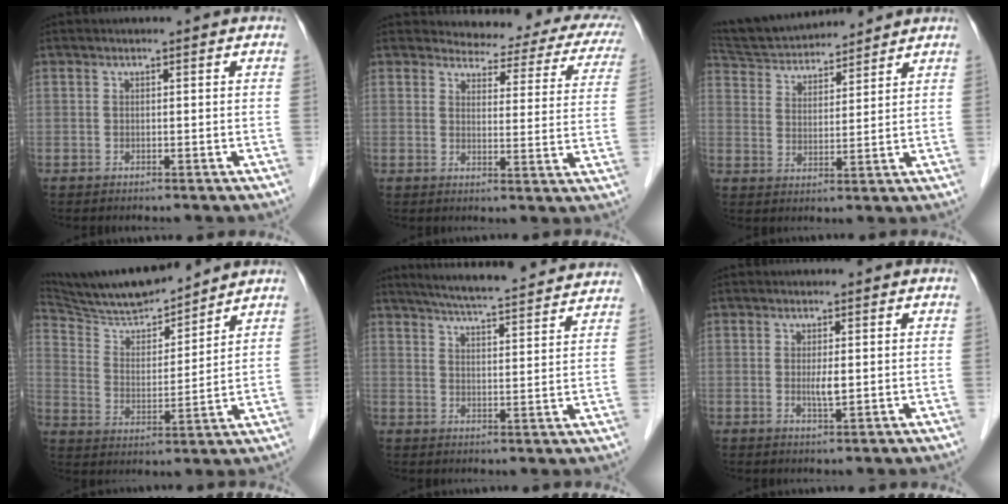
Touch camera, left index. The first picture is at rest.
{"total": 13.3, "force": [11.7, 4.4, 4.6], "torque": [-0.028, -0.021, 0.105]}
{"total": 13.1, "force": [12.3, 2.4, 4.0], "torque": [-0.075, 0.028, 0.214]}
{"total": 14.0, "force": [13.1, 1.4, 4.7], "torque": [-0.092, 0.003, 0.235]}
{"total": 20.4, "force": [18.7, 1.4, 7.8], "torque": [-0.120, -0.001, 0.242]}
{"total": 1.8, "force": [0.0, 0.2, 1.8], "torque": [-0.036, -0.007, 0.001]}